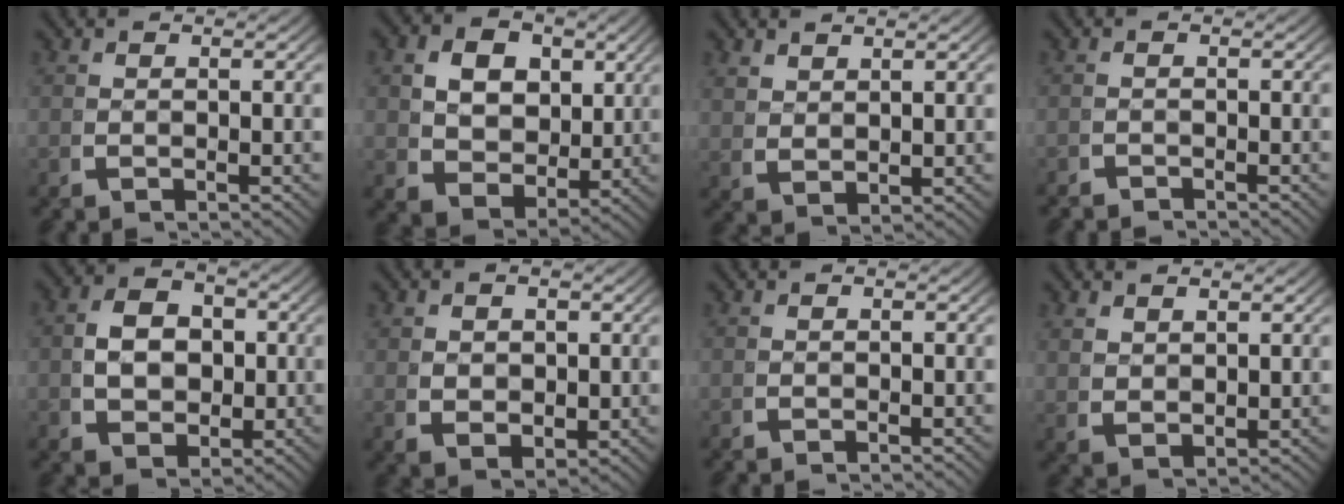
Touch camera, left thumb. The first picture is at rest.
{"total": 8.3, "force": [1.1, 6.3, 5.3], "torque": [-0.101, -0.035, 0.026]}
{"total": 2.0, "force": [1.7, 0.7, 0.8], "torque": [-0.016, -0.002, 0.047]}
{"total": 1.7, "force": [-1.7, 0.4, -0.1], "torque": [0.004, -0.012, -0.028]}
{"total": 7.5, "force": [0.5, 5.6, 5.0], "torque": [-0.090, -0.023, 0.020]}
{"total": 4.1, "force": [0.3, 3.0, 2.8], "torque": [-0.055, -0.022, 0.023]}
{"total": 0.0}
{"total": 2.2, "force": [1.4, 1.0, 1.3], "torque": [-0.028, -0.006, 0.043]}